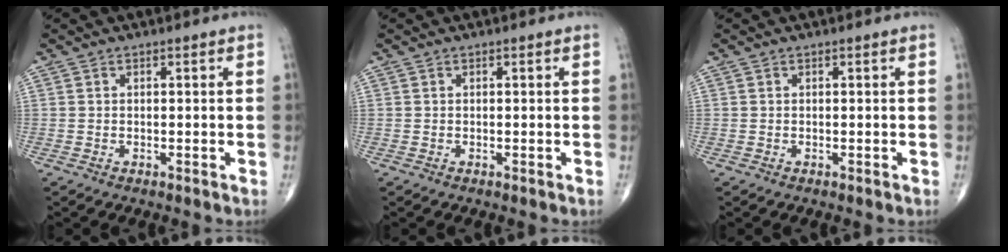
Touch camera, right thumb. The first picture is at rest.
{"total": 0.0}
{"total": 0.0}